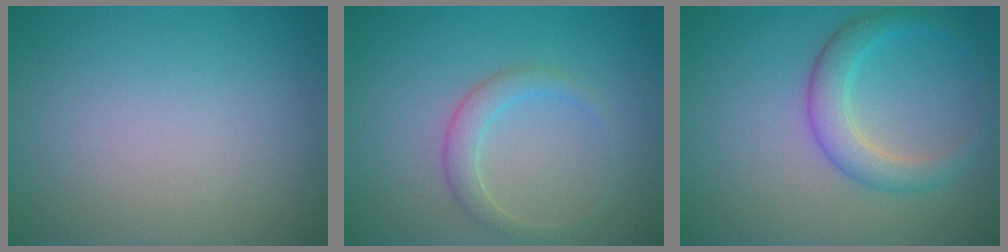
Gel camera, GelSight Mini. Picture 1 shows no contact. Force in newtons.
{"total": 2.1, "press": 2.1, "slide": 0.1}
{"total": 3.3, "press": 3.3, "slide": 0.1}